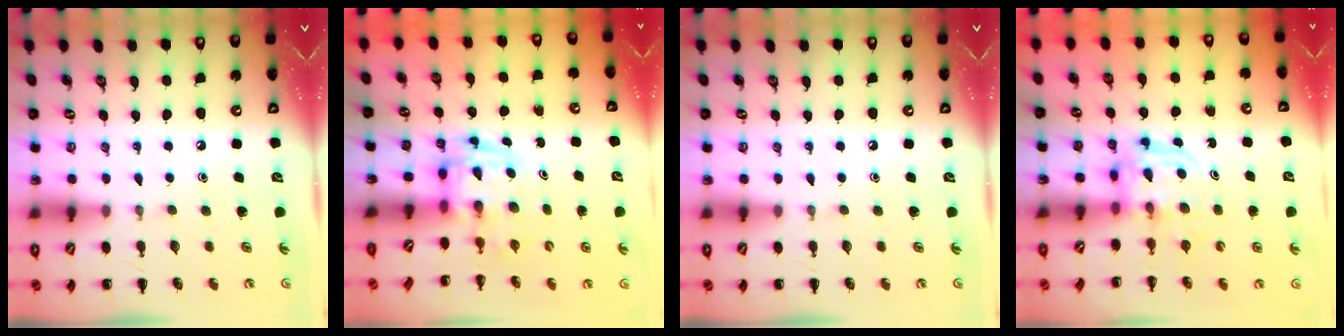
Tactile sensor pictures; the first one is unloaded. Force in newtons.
{"total": 2.8, "press": 2.7, "slide": 0.5}
{"total": 0.0}
{"total": 3.8, "press": 3.7, "slide": 0.2}